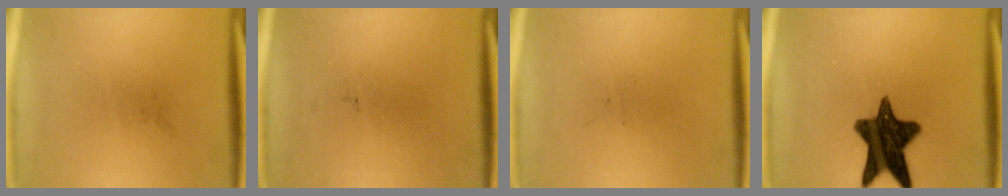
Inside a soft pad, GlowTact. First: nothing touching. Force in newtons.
{"total": 0.0}
{"total": 0.0}
{"total": 13.6}